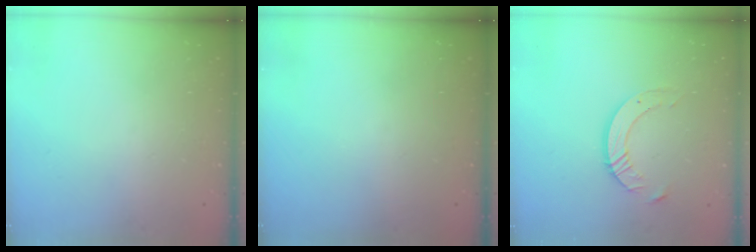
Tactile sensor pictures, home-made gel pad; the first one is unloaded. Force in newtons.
{"total": 0.0}
{"total": 9.2, "press": 9.1, "slide": 0.8}